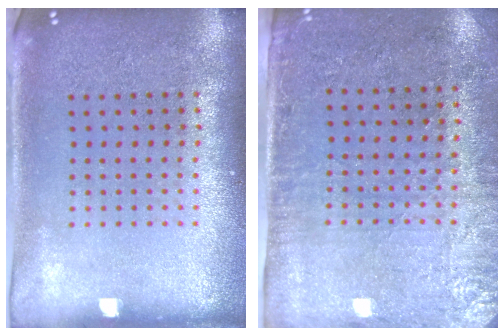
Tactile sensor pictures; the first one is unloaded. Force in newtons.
{"total": 2.9, "press": 2.5, "slide": 1.5}